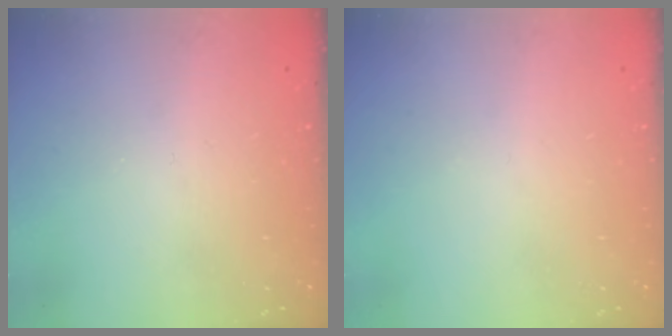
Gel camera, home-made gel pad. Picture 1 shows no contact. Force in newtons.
{"total": 0.0}